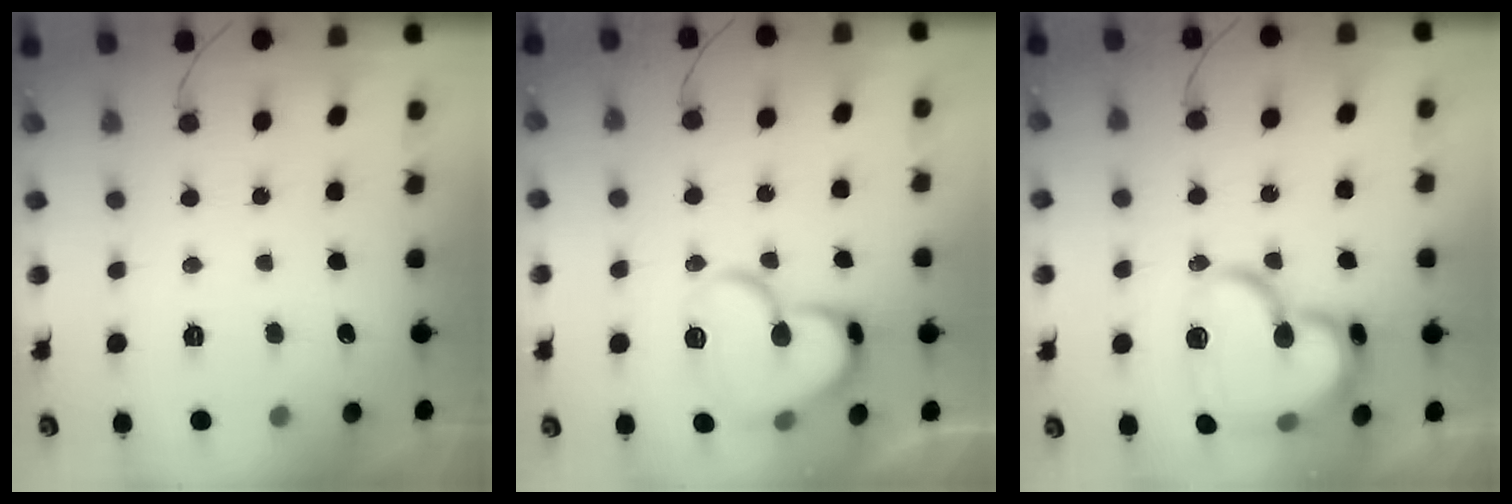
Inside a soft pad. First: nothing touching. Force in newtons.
{"total": 17.6, "press": 17.5, "slide": 2.2}
{"total": 24.5, "press": 24.4, "slide": 2.5}